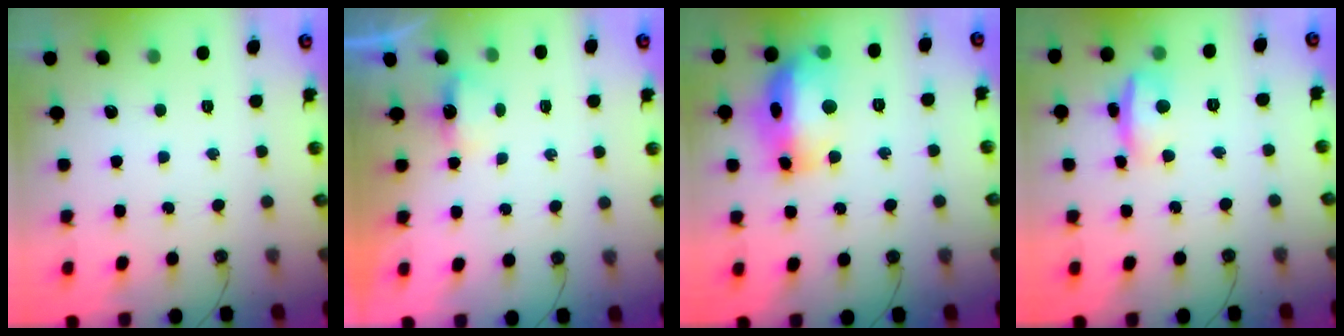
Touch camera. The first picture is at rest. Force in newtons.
{"total": 3.1, "press": 3.0, "slide": 0.5}
{"total": 17.7, "press": 17.6, "slide": 1.4}
{"total": 13.9, "press": 7.3, "slide": 11.9}